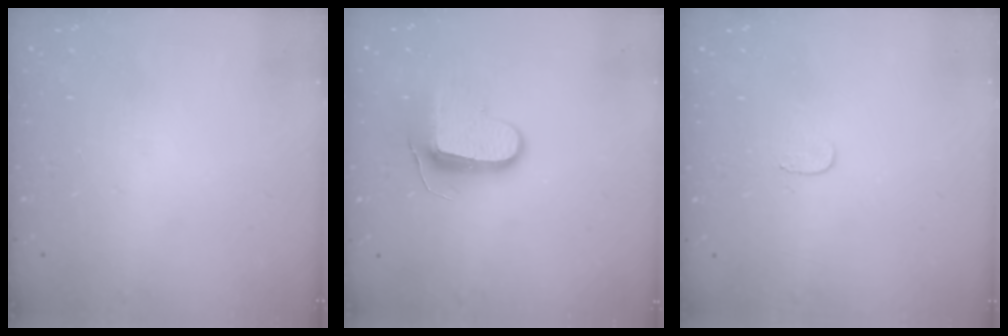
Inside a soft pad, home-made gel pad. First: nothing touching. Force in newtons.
{"total": 9.2, "press": 9.2, "slide": 0.9}
{"total": 3.4, "press": 3.4, "slide": 0.2}